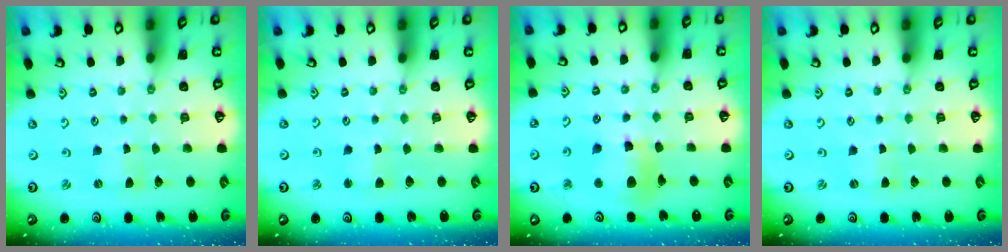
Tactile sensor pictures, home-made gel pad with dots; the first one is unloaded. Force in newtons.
{"total": 2.7, "press": 2.7, "slide": 0.3}
{"total": 11.6, "press": 11.5, "slide": 1.2}
{"total": 1.9, "press": 1.9, "slide": 0.2}